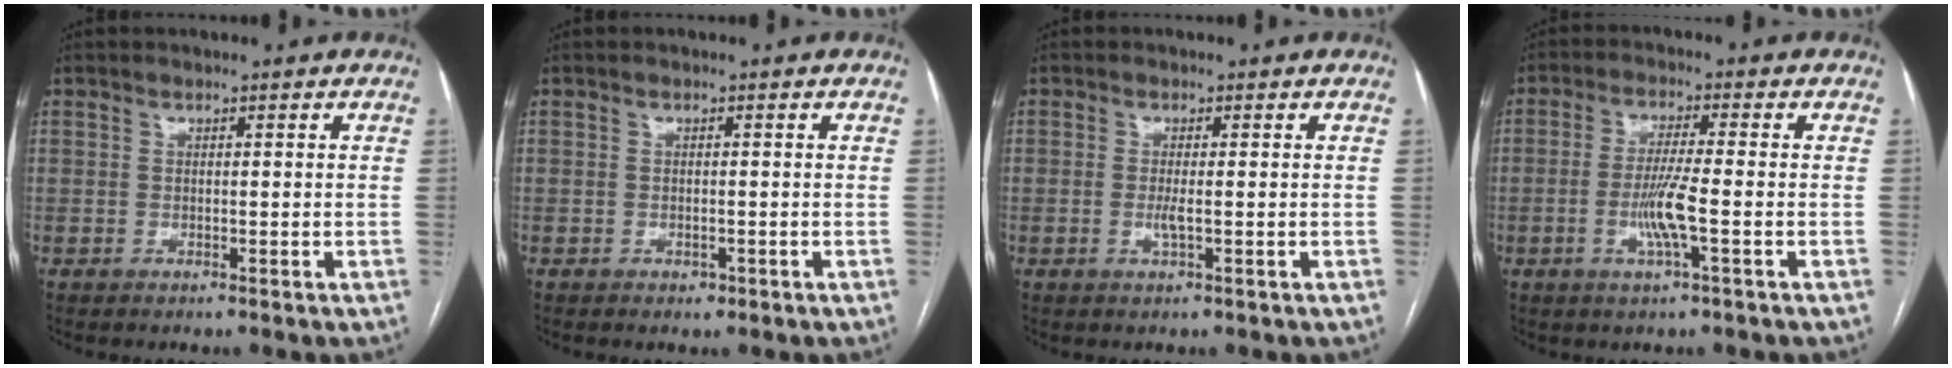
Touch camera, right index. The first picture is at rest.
{"total": 1.0, "force": [-0.6, 0.7, 0.5], "torque": [-0.009, 0.001, -0.005]}
{"total": 1.6, "force": [-0.3, 0.1, 1.6], "torque": [-0.034, -0.003, -0.006]}
{"total": 5.9, "force": [-1.7, -0.1, 5.6], "torque": [-0.115, -0.006, -0.032]}